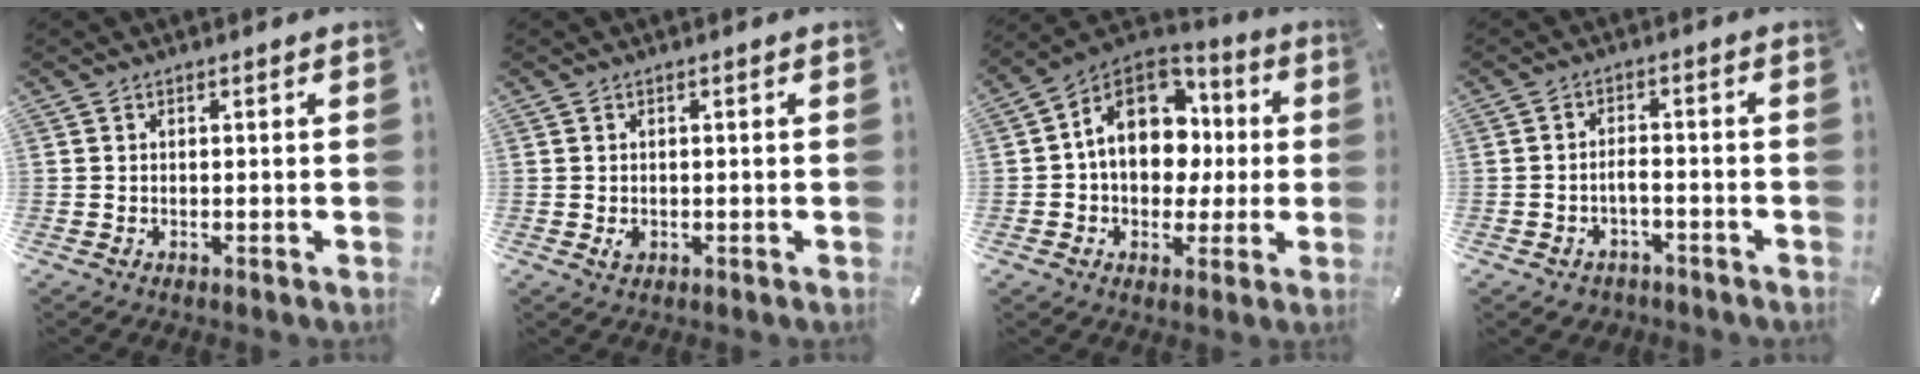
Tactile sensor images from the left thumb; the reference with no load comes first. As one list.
[{"total": 1.5, "force": [-0.3, 1.1, 0.9], "torque": [-0.016, 0.002, -0.006]}, {"total": 15.4, "force": [2.2, 12.0, 9.4], "torque": [-0.165, -0.005, 0.042]}, {"total": 3.6, "force": [-2.0, 2.4, 1.8], "torque": [-0.039, 0.011, -0.040]}]